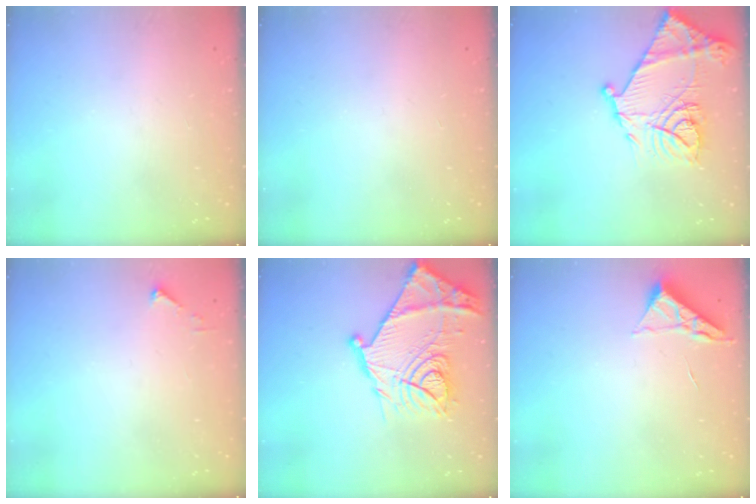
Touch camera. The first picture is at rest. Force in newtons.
{"total": 0.0}
{"total": 18.6, "press": 18.5, "slide": 1.9}
{"total": 2.7, "press": 2.7, "slide": 0.3}
{"total": 22.8, "press": 22.7, "slide": 1.7}
{"total": 3.8, "press": 3.8, "slide": 0.5}